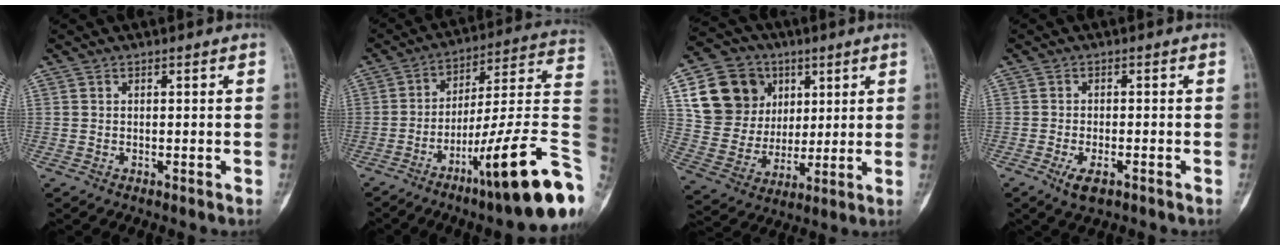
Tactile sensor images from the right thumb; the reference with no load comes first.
{"total": 23.6, "force": [-8.9, 2.9, 21.6], "torque": [-0.262, 0.052, -0.132]}
{"total": 16.8, "force": [6.2, 14.2, 6.6], "torque": [-0.087, -0.001, 0.119]}
{"total": 4.0, "force": [-2.1, 1.4, 3.1], "torque": [-0.062, 0.000, -0.035]}